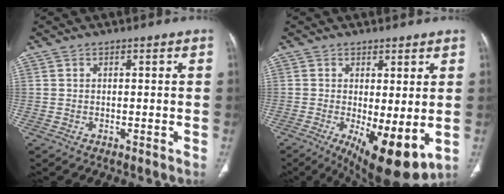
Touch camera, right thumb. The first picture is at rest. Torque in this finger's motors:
{"motor_torque": [-0.26, 0.82, 0.02, -0.08, 0.09]}